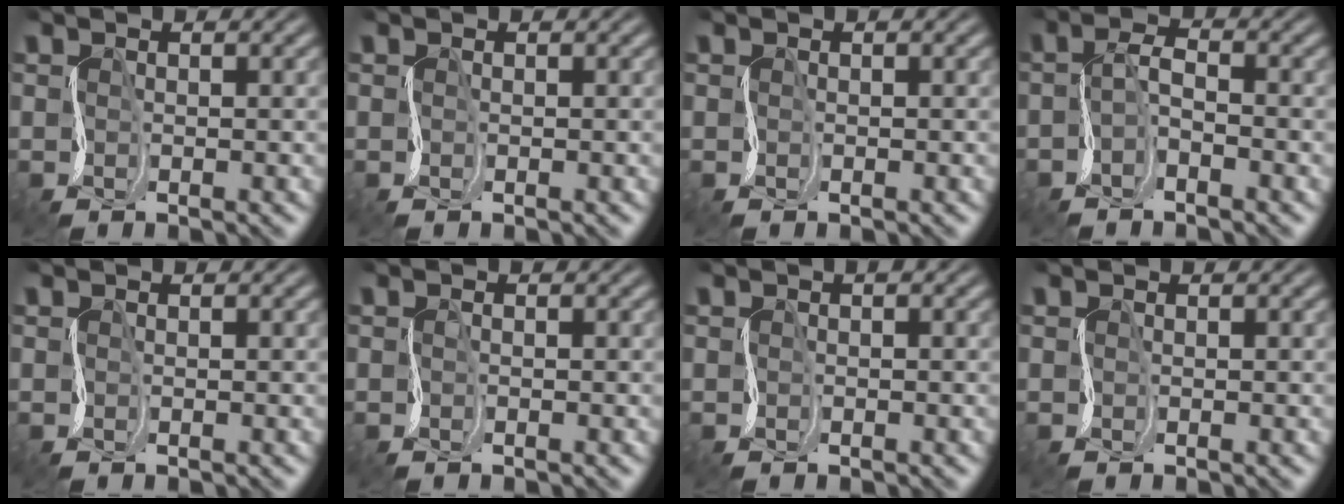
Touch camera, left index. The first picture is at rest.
{"total": 0.0}
{"total": 0.0}
{"total": 1.4, "force": [-1.0, 0.3, 0.9], "torque": [-0.019, 0.009, -0.026]}
{"total": 0.0}
{"total": 0.0}
{"total": 0.6, "force": [0.2, 0.3, 0.5], "torque": [-0.003, 0.006, 0.001]}
{"total": 0.0}